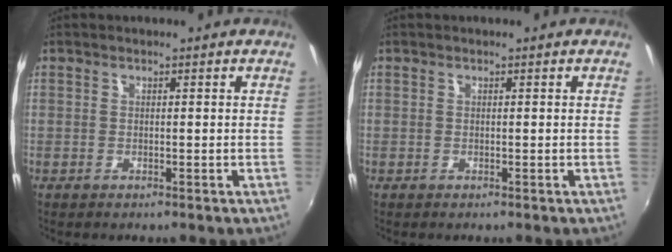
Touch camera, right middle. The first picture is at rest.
{"total": 0.0}